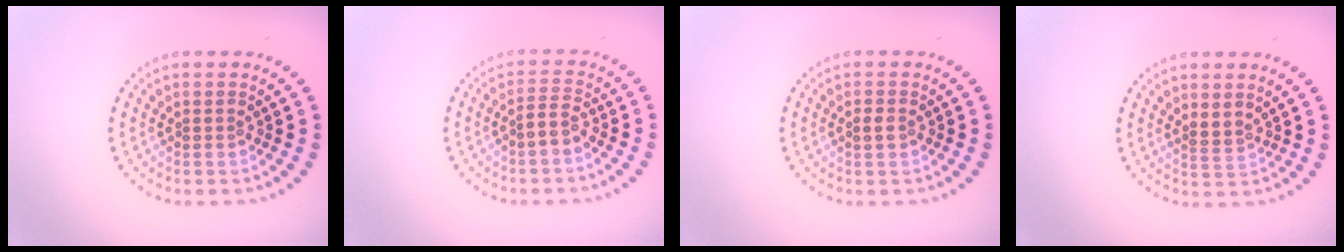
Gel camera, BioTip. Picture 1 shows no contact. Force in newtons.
{"total": 1.6, "press": 1.3, "slide": 0.9}
{"total": 1.0, "press": 1.0, "slide": 0.0}
{"total": 1.1, "press": 0.9, "slide": 0.7}